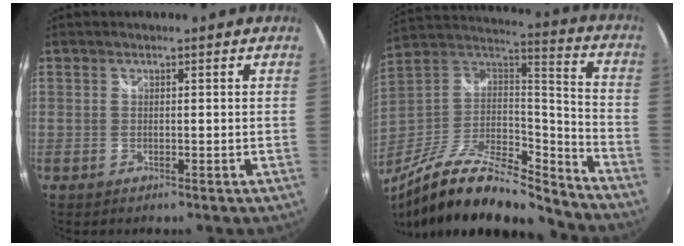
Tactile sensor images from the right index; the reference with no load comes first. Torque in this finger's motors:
{"motor_torque": [-0.25, -0.20, -0.06, -0.18]}